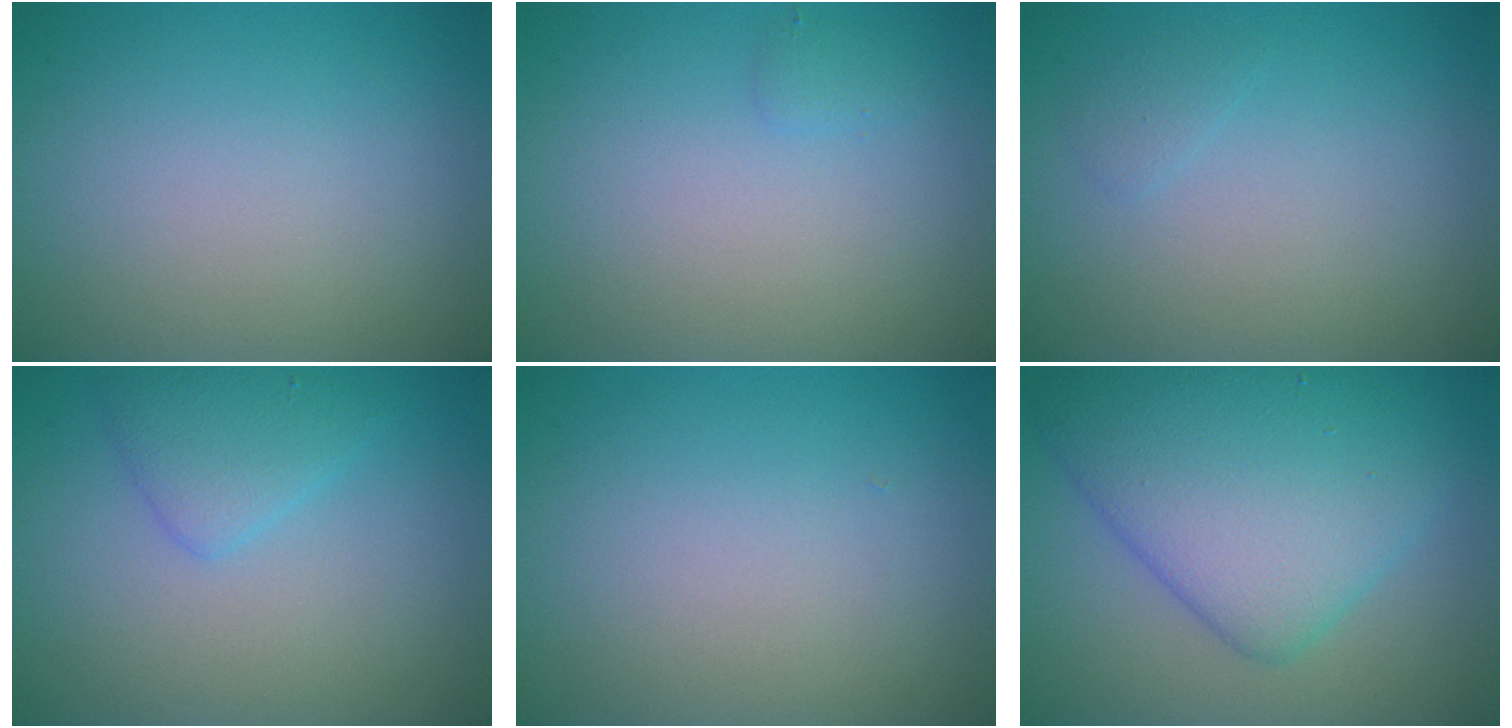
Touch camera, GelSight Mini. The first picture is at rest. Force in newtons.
{"total": 0.7, "press": 0.7, "slide": 0.1}
{"total": 0.7, "press": 0.7, "slide": 0.0}
{"total": 2.5, "press": 2.5, "slide": 0.1}
{"total": 0.0}
{"total": 8.7, "press": 8.7, "slide": 0.2}